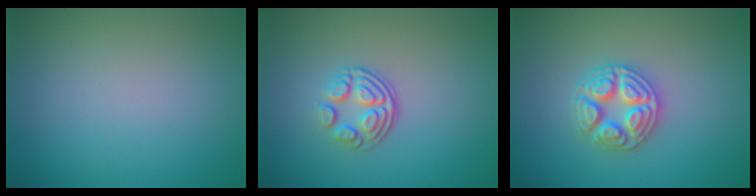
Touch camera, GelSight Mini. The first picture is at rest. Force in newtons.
{"total": 3.6, "press": 2.4, "slide": 2.7}
{"total": 4.4, "press": 4.4, "slide": 0.5}